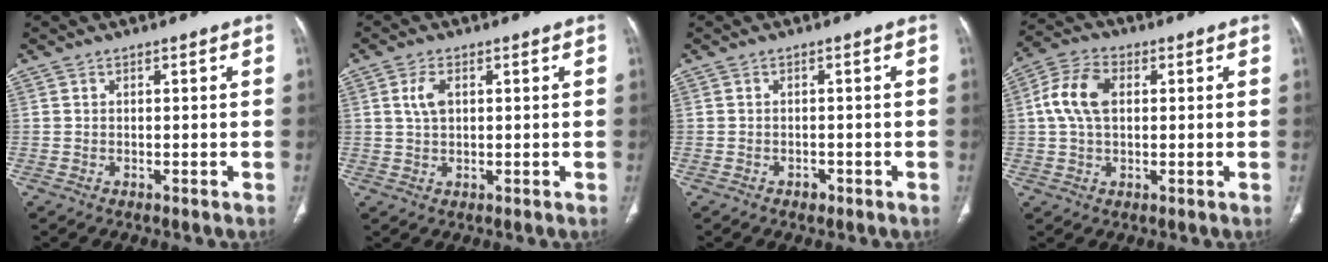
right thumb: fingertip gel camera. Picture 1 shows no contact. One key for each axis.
{"total": 3.6, "fx": 1.0, "fy": 2.1, "fz": 2.8, "tx": -0.060, "ty": 0.002, "tz": 0.020}
{"total": 1.3, "fx": -0.8, "fy": 0.9, "fz": 0.5, "tx": -0.006, "ty": 0.004, "tz": -0.011}
{"total": 8.7, "fx": 1.4, "fy": 5.5, "fz": 6.6, "tx": -0.139, "ty": 0.019, "tz": 0.023}